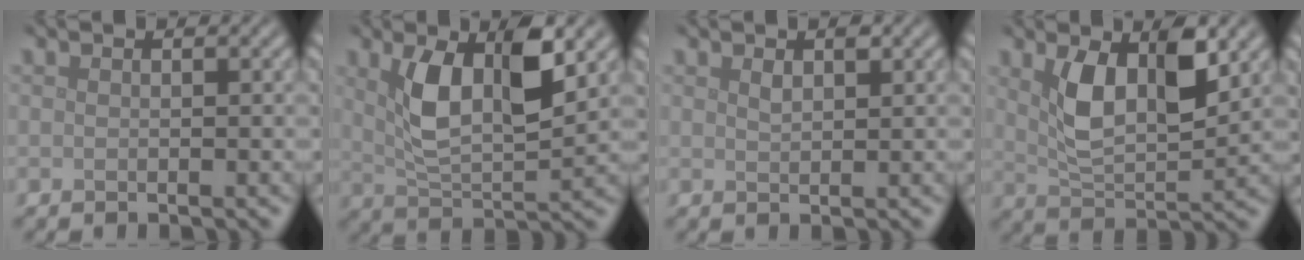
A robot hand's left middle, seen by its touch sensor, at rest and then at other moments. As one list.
[{"total": 6.9, "force": [2.3, 2.7, 5.9], "torque": [-0.119, 0.002, 0.044]}, {"total": 1.2, "force": [0.7, 0.5, 0.9], "torque": [-0.018, 0.001, 0.014]}, {"total": 6.3, "force": [2.2, 2.7, 5.3], "torque": [-0.106, -0.002, 0.044]}]